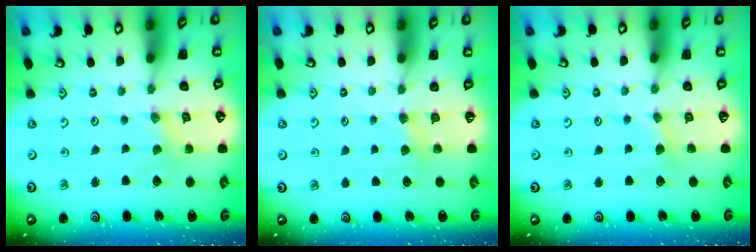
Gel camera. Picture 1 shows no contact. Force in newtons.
{"total": 3.8, "press": 3.8, "slide": 0.5}
{"total": 2.1, "press": 2.0, "slide": 0.4}